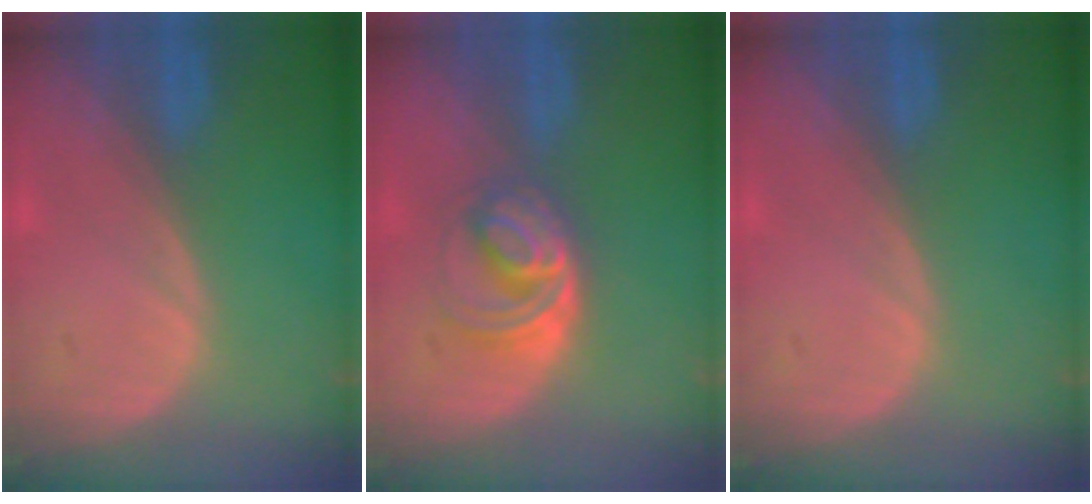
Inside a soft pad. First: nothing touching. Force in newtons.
{"total": 6.1, "press": 5.3, "slide": 3.0}
{"total": 0.0}